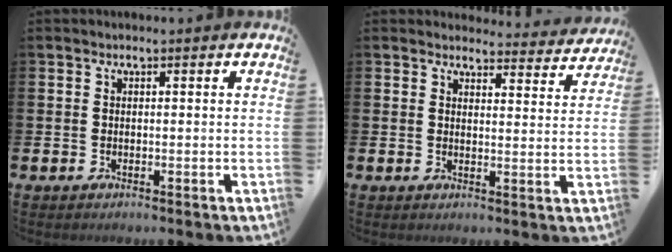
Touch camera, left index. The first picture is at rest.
{"total": 3.4, "force": [3.4, 0.7, 0.1], "torque": [0.008, -0.031, 0.054]}